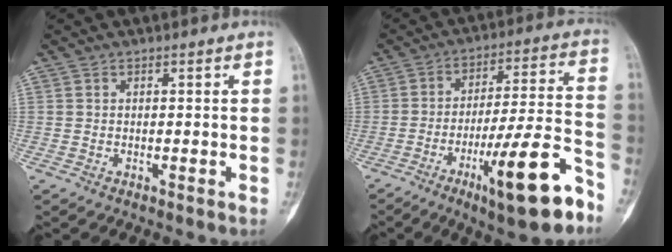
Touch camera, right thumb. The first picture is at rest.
{"total": 18.0, "force": [-9.8, 2.8, 14.8], "torque": [-0.237, 0.051, -0.148]}